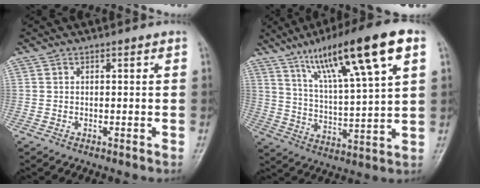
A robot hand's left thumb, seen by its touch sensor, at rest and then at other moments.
{"total": 19.6, "force": [10.2, 3.1, 16.4], "torque": [-0.263, -0.018, 0.177]}